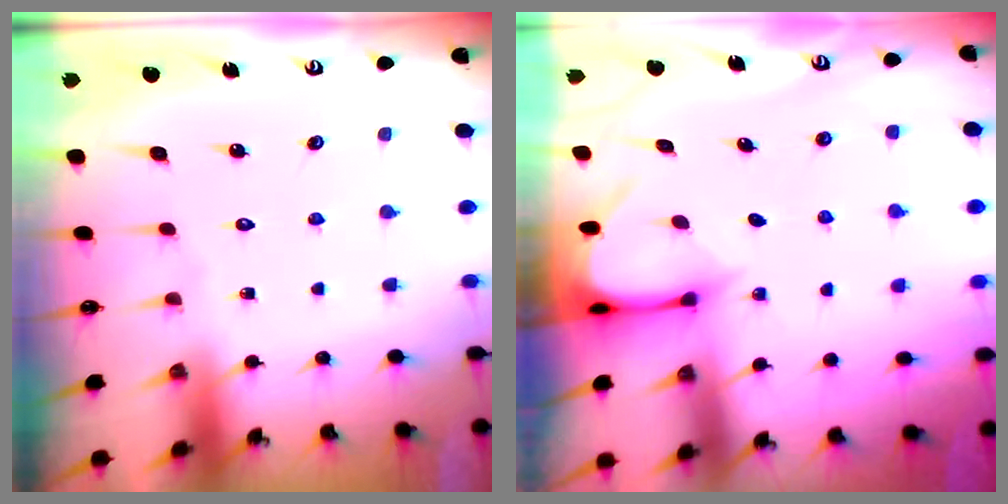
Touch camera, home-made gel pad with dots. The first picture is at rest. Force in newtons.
{"total": 3.0, "press": 3.0, "slide": 0.4}